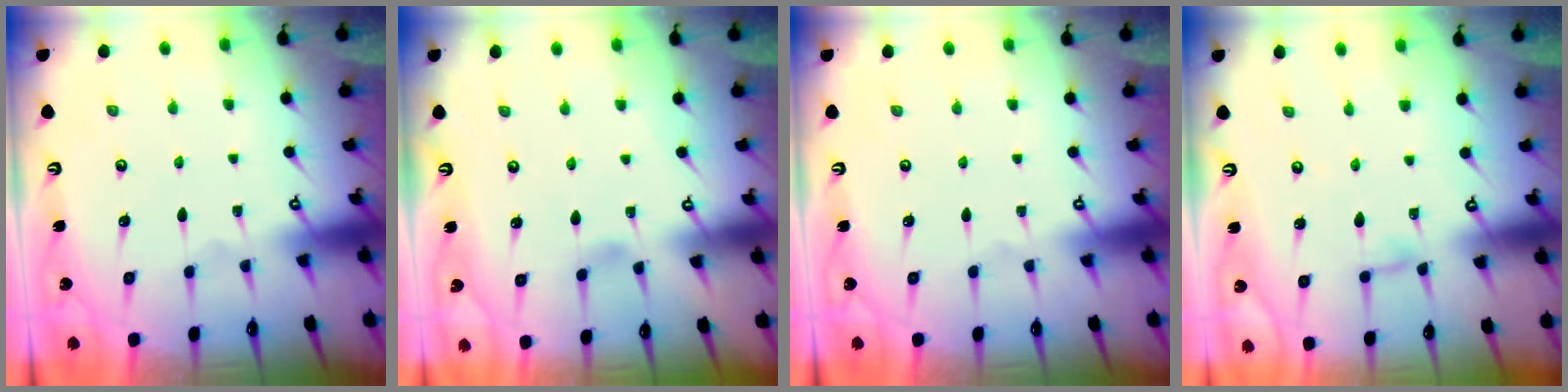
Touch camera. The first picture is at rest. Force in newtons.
{"total": 3.3, "press": 3.3, "slide": 0.4}
{"total": 0.0}
{"total": 2.9, "press": 2.9, "slide": 0.2}